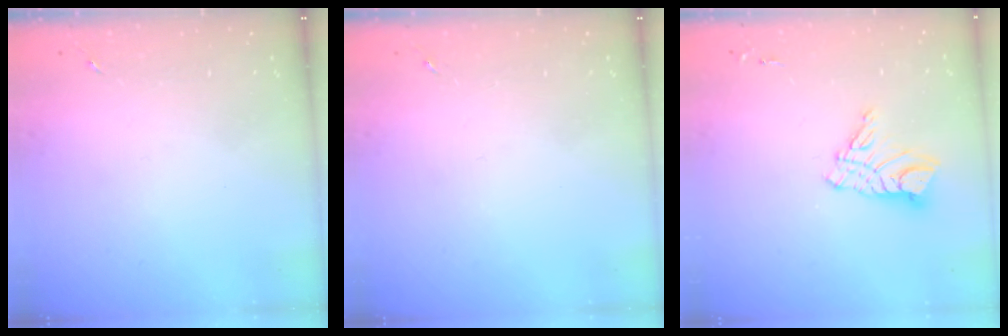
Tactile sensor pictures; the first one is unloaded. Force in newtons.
{"total": 0.0}
{"total": 11.0, "press": 10.9, "slide": 1.0}